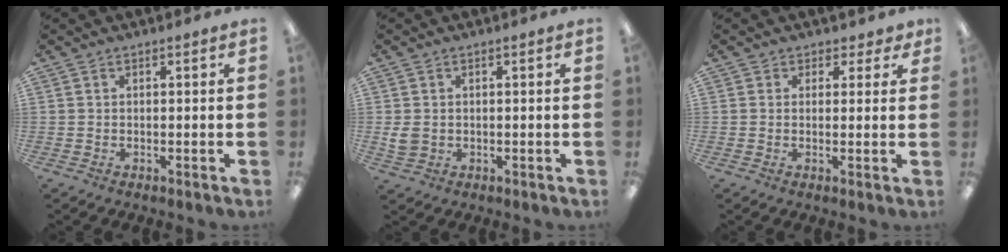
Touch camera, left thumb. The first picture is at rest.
{"total": 3.3, "force": [0.5, 2.5, 2.0], "torque": [-0.045, 0.003, 0.008]}
{"total": 2.4, "force": [1.1, 2.2, 0.3], "torque": [0.008, 0.000, 0.020]}